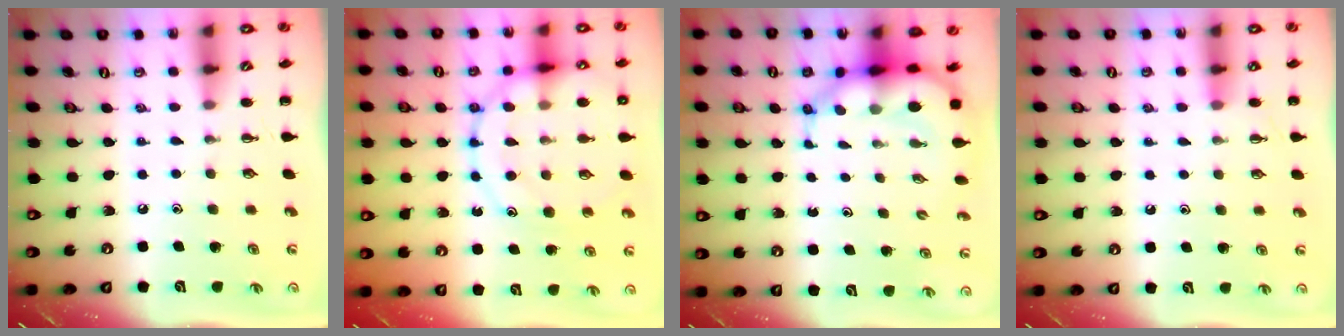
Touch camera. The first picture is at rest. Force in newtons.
{"total": 18.4, "press": 18.2, "slide": 2.3}
{"total": 6.8, "press": 6.5, "slide": 1.9}
{"total": 4.1, "press": 3.8, "slide": 1.5}